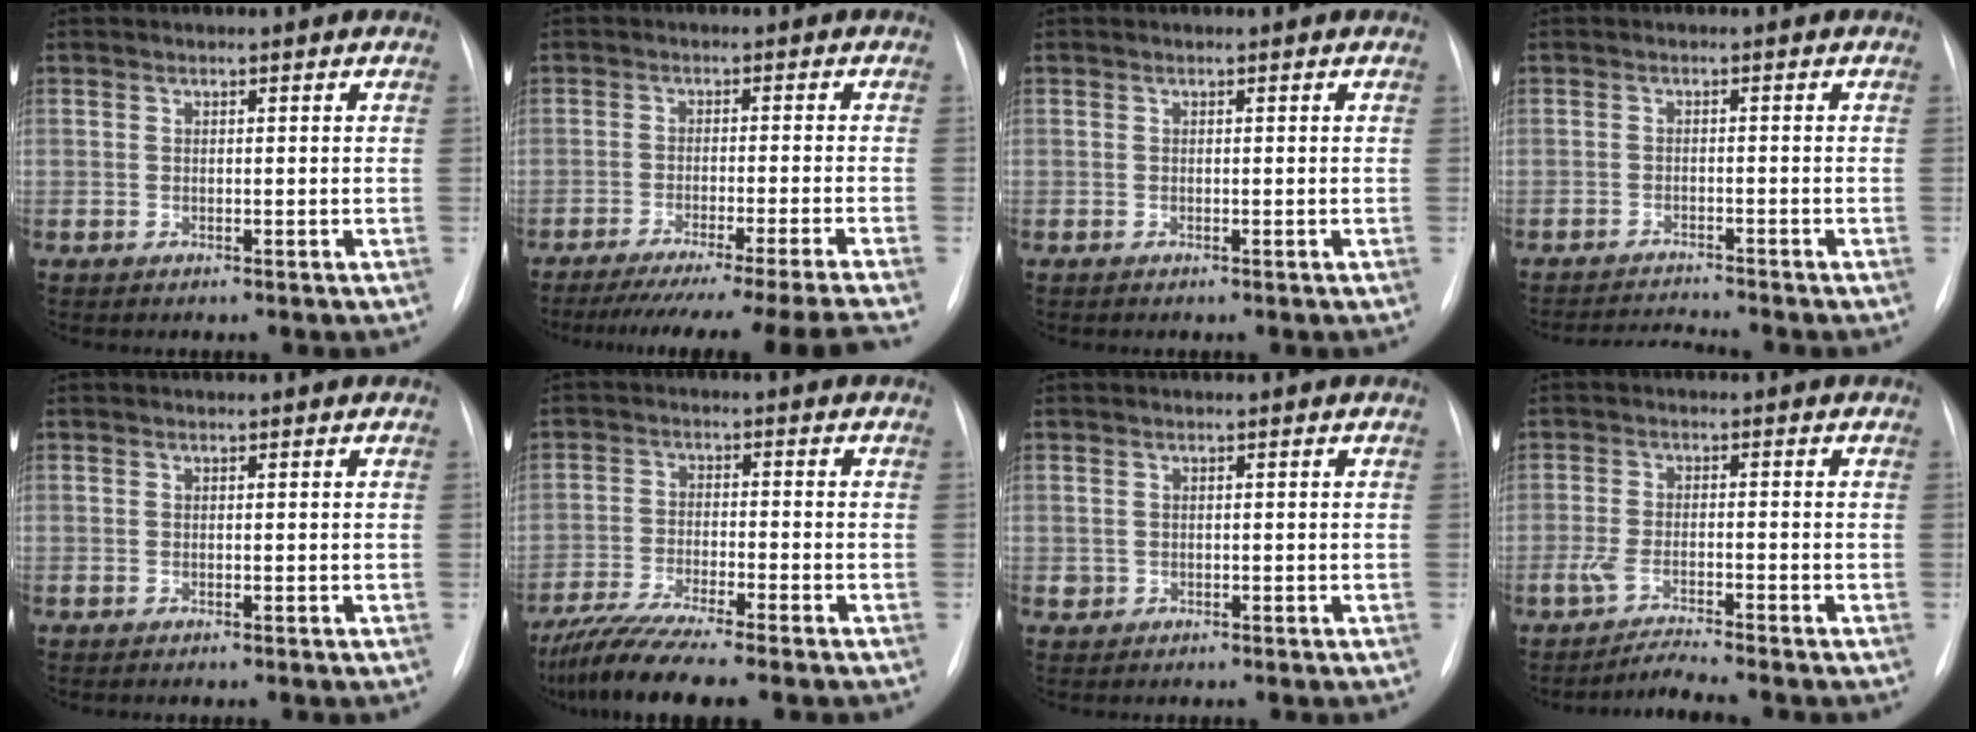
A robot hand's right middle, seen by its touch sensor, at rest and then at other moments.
{"total": 17.7, "force": [-15.7, -3.0, 7.6], "torque": [-0.083, -0.051, -0.223]}
{"total": 0.0}
{"total": 4.2, "force": [-3.9, -1.3, 0.1], "torque": [-0.006, -0.015, -0.065]}
{"total": 0.0}
{"total": 10.3, "force": [-8.6, -0.1, 5.6], "torque": [-0.099, -0.026, -0.145]}
{"total": 1.0, "force": [-0.1, 0.9, 0.1], "torque": [0.001, 0.003, -0.002]}
{"total": 4.3, "force": [-4.0, -1.2, 1.2], "torque": [-0.037, -0.015, -0.073]}